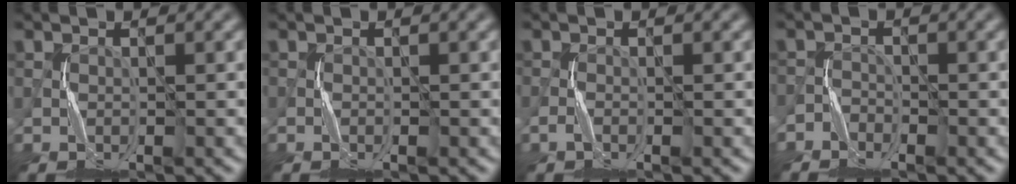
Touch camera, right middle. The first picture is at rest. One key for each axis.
{"total": 0.0}
{"total": 1.0, "fx": -0.8, "fy": 0.1, "fz": 0.5, "tx": -0.014, "ty": 0.004, "tz": -0.018}
{"total": 1.8, "fx": -1.6, "fy": 0.9, "fz": -0.1, "tx": 0.008, "ty": 0.012, "tz": -0.031}